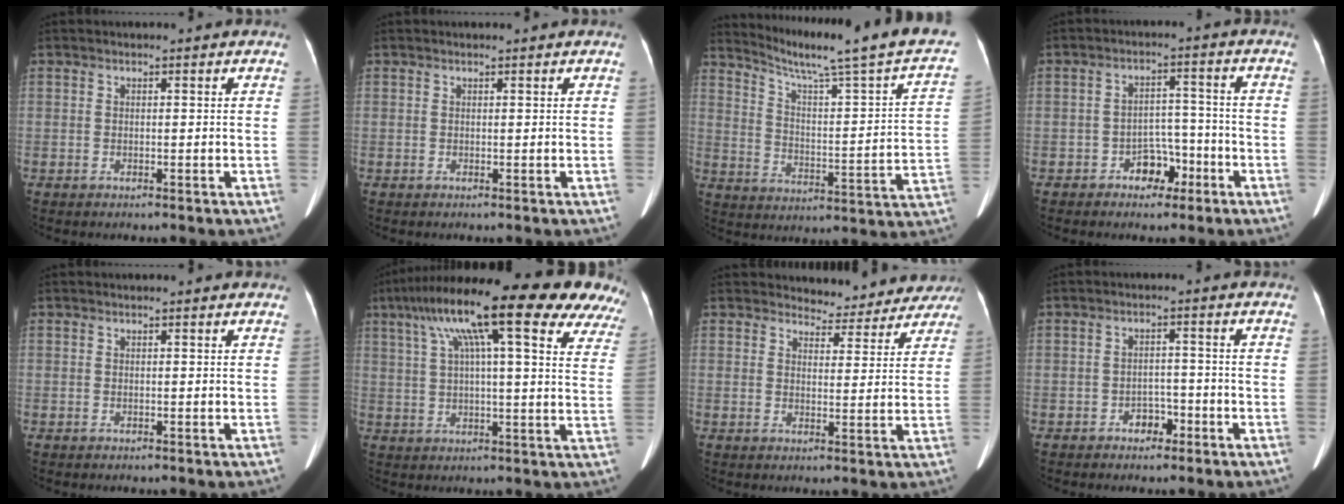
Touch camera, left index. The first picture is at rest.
{"total": 0.0}
{"total": 22.7, "force": [19.1, -0.2, 12.3], "torque": [-0.187, -0.052, 0.252]}
{"total": 4.6, "force": [-2.8, 3.0, 2.1], "torque": [-0.030, 0.021, -0.043]}
{"total": 1.1, "force": [1.0, 0.4, 0.4], "torque": [-0.004, 0.024, 0.009]}
{"total": 27.3, "force": [17.8, 4.9, 20.1], "torque": [-0.284, 0.066, 0.233]}
{"total": 9.2, "force": [8.6, 3.0, -0.3], "torque": [0.030, -0.004, 0.085]}
{"total": 2.6, "force": [-1.7, 1.7, 1.1], "torque": [-0.013, 0.007, -0.024]}